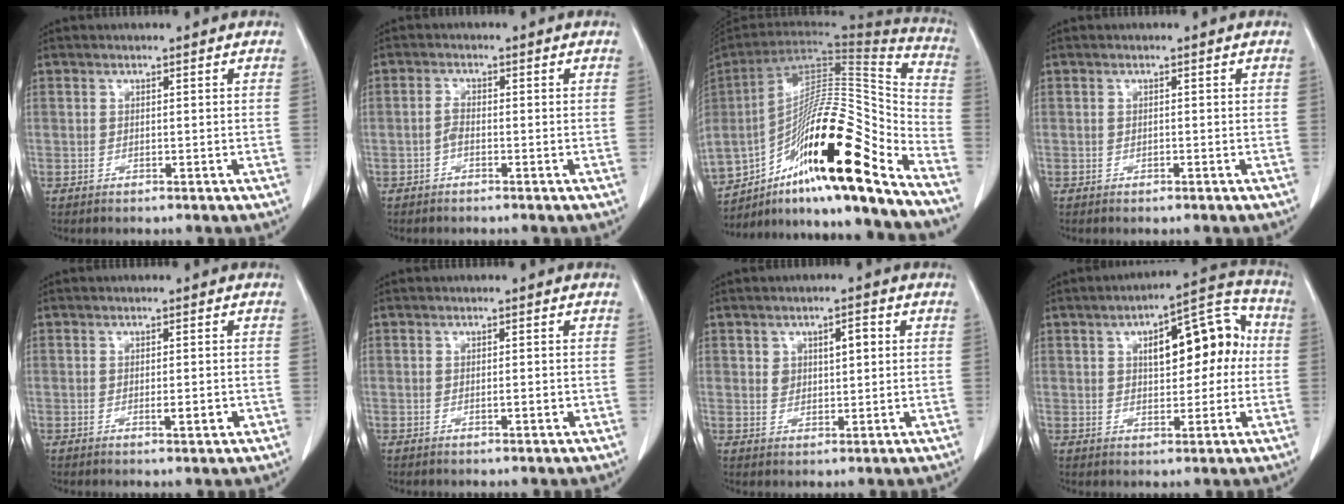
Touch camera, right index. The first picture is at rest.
{"total": 1.5, "force": [-0.7, 0.5, 1.2], "torque": [-0.021, 0.005, -0.017]}
{"total": 26.9, "force": [-14.9, 4.3, 21.9], "torque": [-0.354, 0.001, -0.250]}
{"total": 0.0}
{"total": 2.4, "force": [-0.8, 0.5, 2.2], "torque": [-0.036, -0.002, -0.009]}
{"total": 1.2, "force": [-0.3, 0.2, 1.1], "torque": [-0.021, 0.000, -0.005]}
{"total": 3.7, "force": [1.1, 2.1, 2.9], "torque": [-0.043, 0.009, 0.022]}
{"total": 12.1, "force": [2.2, 5.2, 10.7], "torque": [-0.141, 0.044, 0.035]}